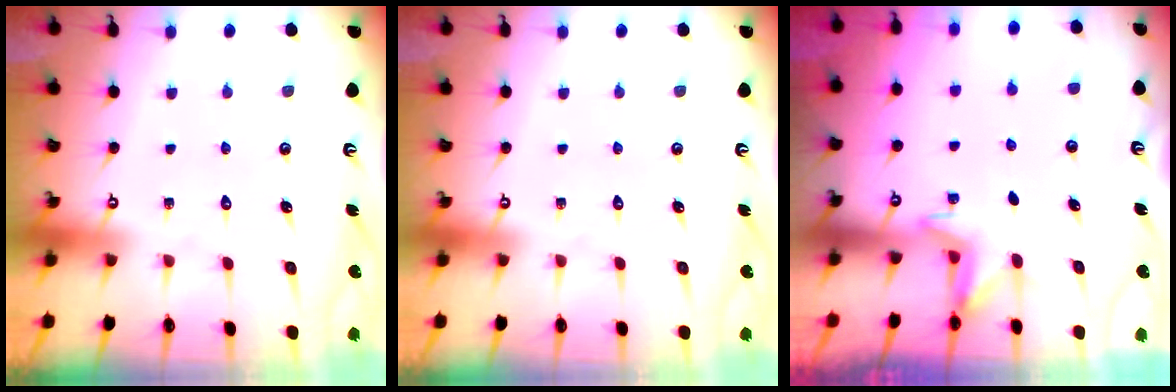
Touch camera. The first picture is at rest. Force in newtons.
{"total": 0.0}
{"total": 2.1, "press": 1.8, "slide": 1.1}